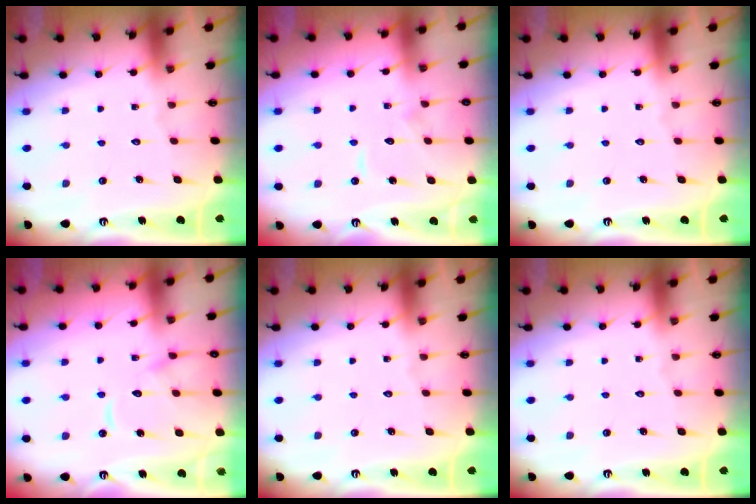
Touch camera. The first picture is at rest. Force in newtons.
{"total": 7.3, "press": 7.3, "slide": 0.7}
{"total": 0.0}
{"total": 11.6, "press": 11.5, "slide": 1.1}
{"total": 0.0}
{"total": 0.0}